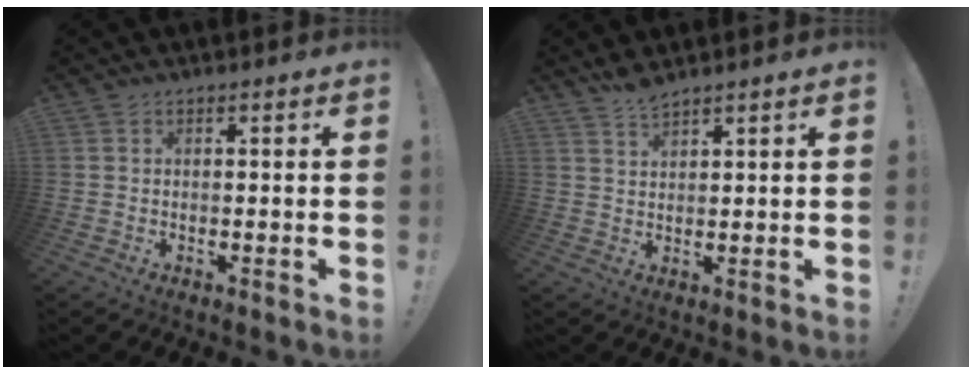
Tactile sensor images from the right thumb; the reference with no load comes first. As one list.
[{"total": 3.6, "force": [3.3, 0.7, 1.2], "torque": [-0.026, -0.019, 0.061]}]